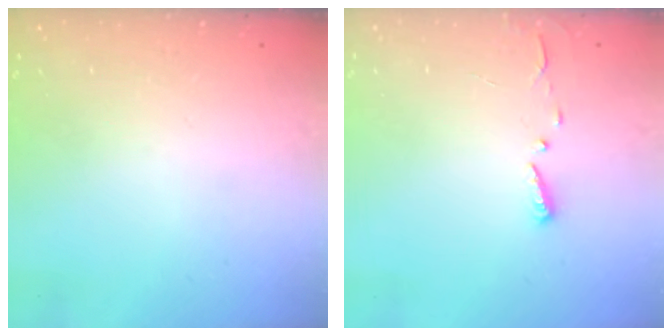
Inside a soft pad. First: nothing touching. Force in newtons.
{"total": 3.0, "press": 2.9, "slide": 0.3}